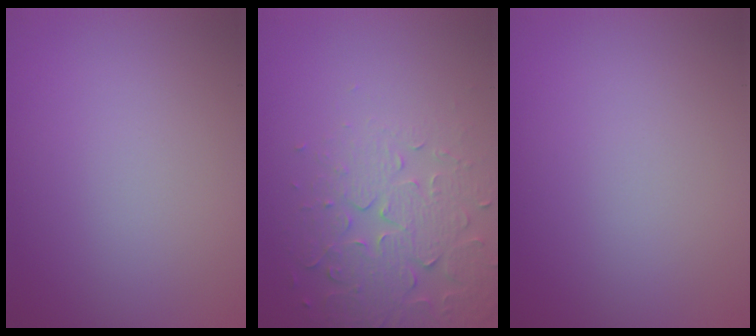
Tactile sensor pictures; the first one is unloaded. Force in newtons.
{"total": 5.0, "press": 3.7, "slide": 3.3}
{"total": 0.0}